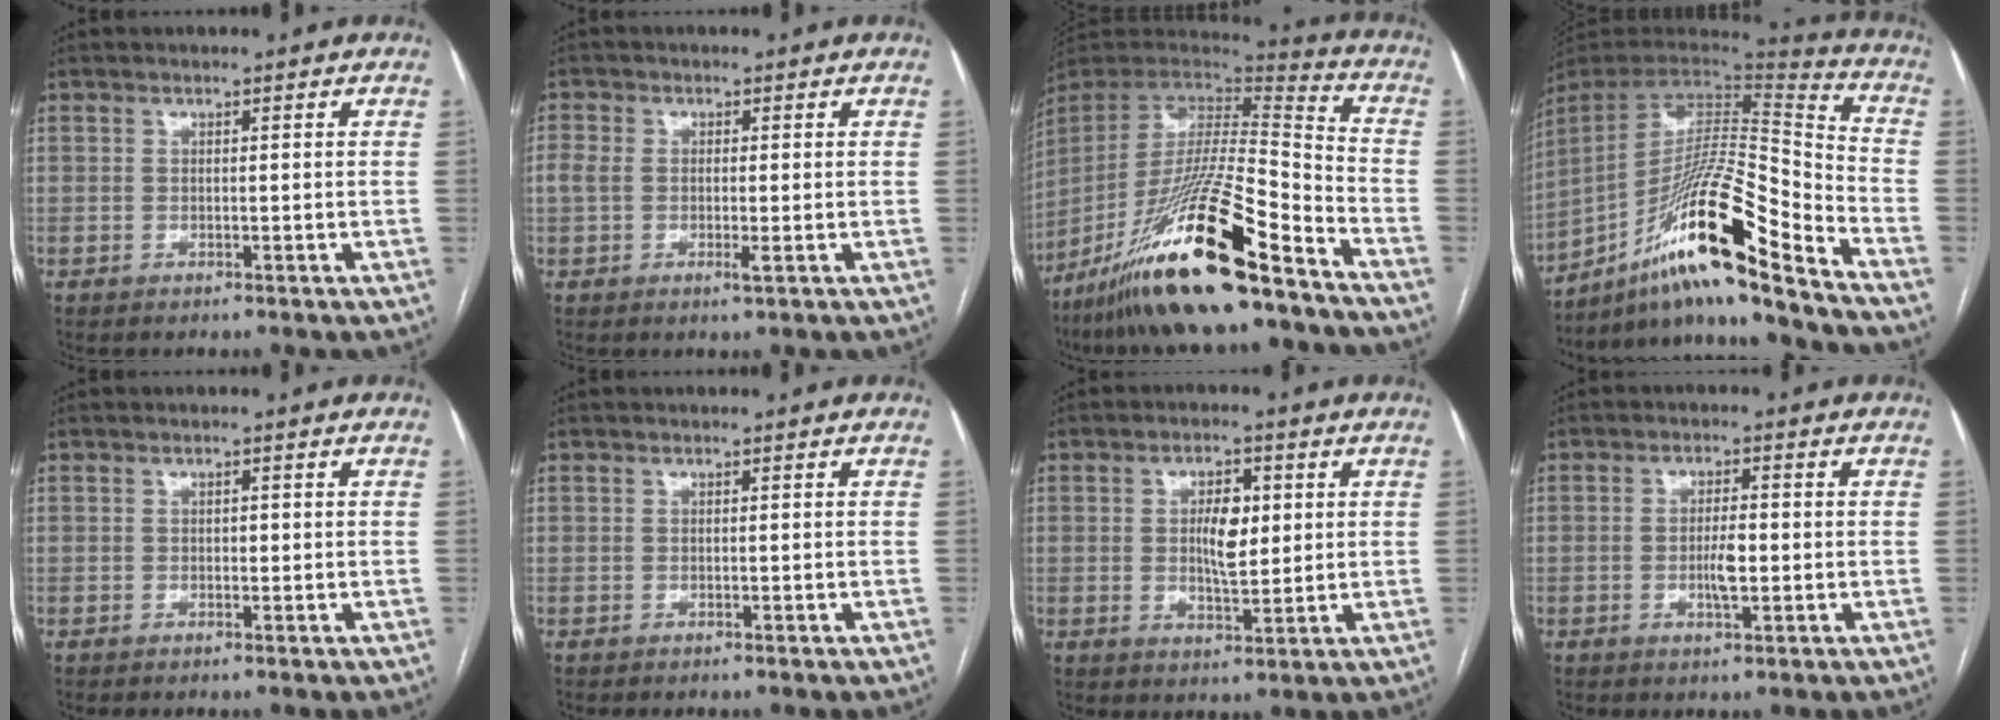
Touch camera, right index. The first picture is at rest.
{"total": 3.3, "force": [-0.5, 1.3, 3.0], "torque": [-0.065, 0.002, -0.009]}
{"total": 24.8, "force": [-16.9, 2.0, 18.1], "torque": [-0.336, -0.033, -0.305]}
{"total": 21.2, "force": [-14.4, 0.1, 15.5], "torque": [-0.270, 0.009, -0.261]}
{"total": 0.7, "force": [0.0, 0.4, 0.5], "torque": [-0.006, 0.001, -0.001]}
{"total": 0.0}
{"total": 5.9, "force": [0.9, 2.4, 5.3], "torque": [-0.089, 0.004, 0.018]}
{"total": 3.9, "force": [-0.6, 0.9, 3.7], "torque": [-0.069, -0.001, -0.009]}